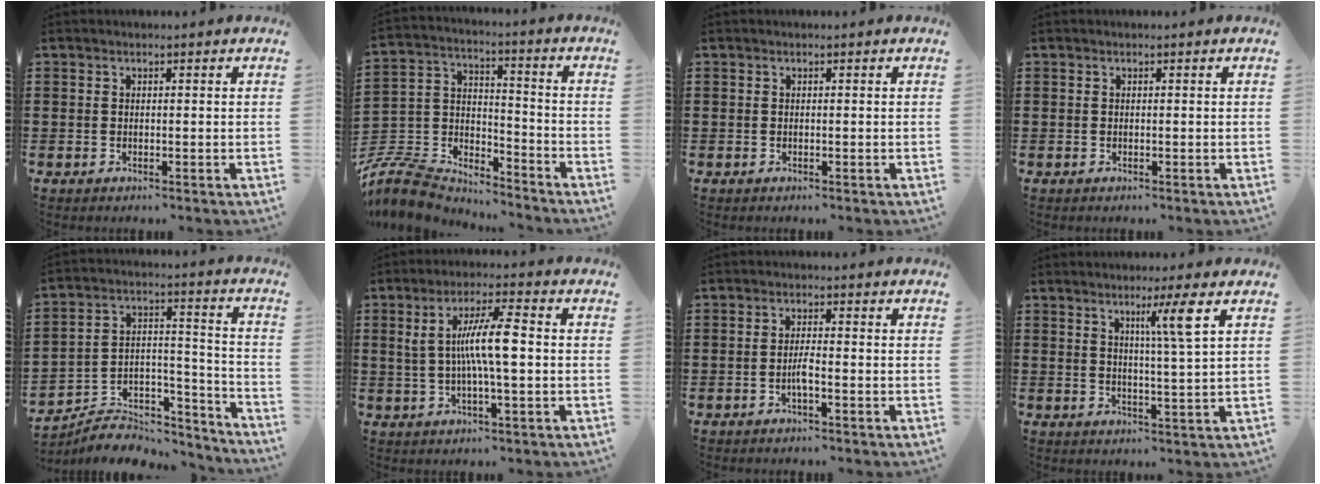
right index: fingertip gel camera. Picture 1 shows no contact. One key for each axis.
{"total": 8.5, "fx": -8.0, "fy": 2.4, "fz": 1.8, "tx": -0.065, "ty": 0.003, "tz": -0.165}
{"total": 0.0}
{"total": 0.0}
{"total": 6.6, "fx": -5.9, "fy": 2.7, "fz": 1.4, "tx": -0.017, "ty": 0.017, "tz": -0.112}
{"total": 8.3, "fx": 0.3, "fy": 1.0, "fz": 8.2, "tx": -0.156, "ty": 0.000, "tz": -0.003}
{"total": 2.4, "fx": -0.9, "fy": 0.1, "fz": 2.2, "tx": -0.049, "ty": -0.002, "tz": -0.020}
{"total": 5.8, "fx": 2.7, "fy": -0.8, "fz": 5.1, "tx": -0.090, "ty": -0.011, "tz": 0.036}